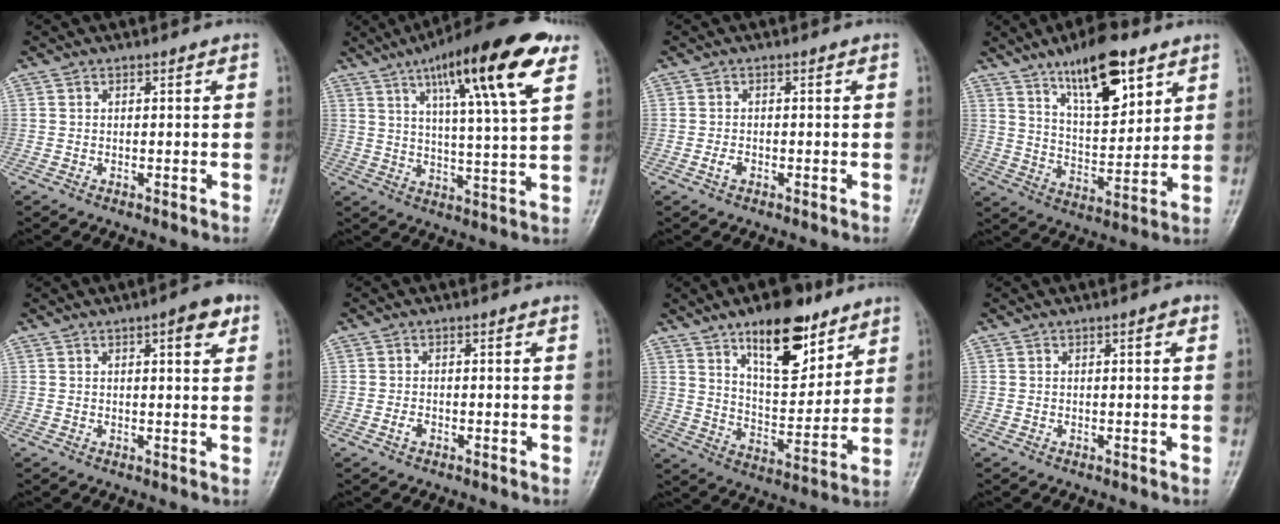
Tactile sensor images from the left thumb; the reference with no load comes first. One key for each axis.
{"total": 19.1, "fx": 9.6, "fy": 3.4, "fz": 16.1, "tx": -0.234, "ty": -0.025, "tz": 0.145}
{"total": 1.7, "fx": -0.7, "fy": 1.0, "fz": 1.1, "tx": -0.022, "ty": 0.006, "tz": -0.015}
{"total": 14.9, "fx": 8.7, "fy": 5.8, "fz": 10.6, "tx": -0.138, "ty": -0.049, "tz": 0.148}
{"total": 4.9, "fx": 2.3, "fy": 1.5, "fz": 4.0, "tx": -0.044, "ty": -0.005, "tz": 0.027}
{"total": 1.3, "fx": -0.6, "fy": 0.8, "fz": 0.8, "tx": -0.017, "ty": 0.004, "tz": -0.012}
{"total": 15.7, "fx": 9.6, "fy": 6.9, "fz": 10.3, "tx": -0.120, "ty": -0.058, "tz": 0.158}
{"total": 1.4, "fx": 0.5, "fy": 0.4, "fz": 1.2, "tx": -0.016, "ty": 0.002, "tz": 0.005}